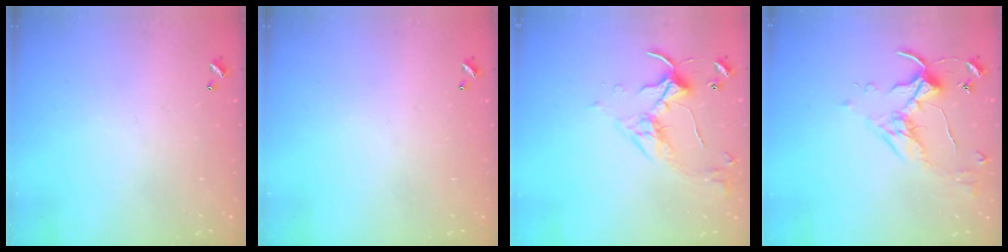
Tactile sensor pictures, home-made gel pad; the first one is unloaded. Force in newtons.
{"total": 0.0}
{"total": 3.8, "press": 3.8, "slide": 0.3}
{"total": 4.0, "press": 3.9, "slide": 0.5}